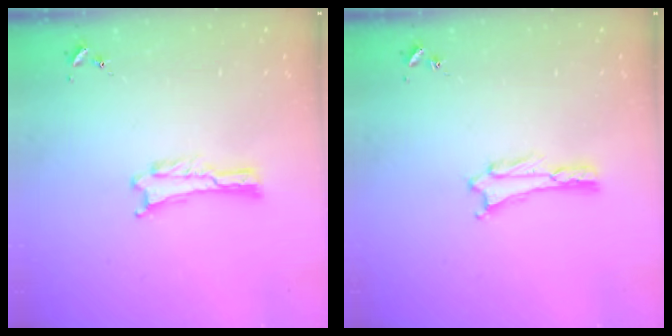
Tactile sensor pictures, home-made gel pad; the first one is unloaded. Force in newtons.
{"total": 1.6, "press": 1.6, "slide": 0.2}